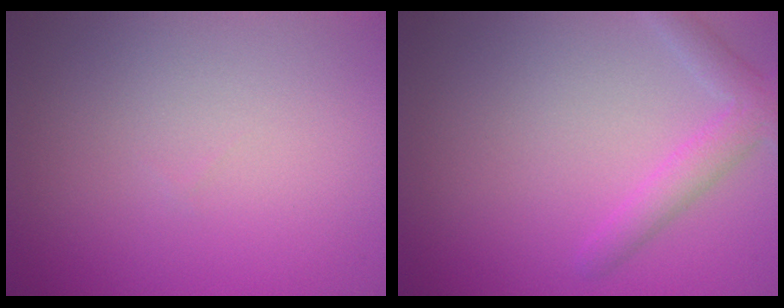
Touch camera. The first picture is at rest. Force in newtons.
{"total": 2.8, "press": 2.8, "slide": 0.0}